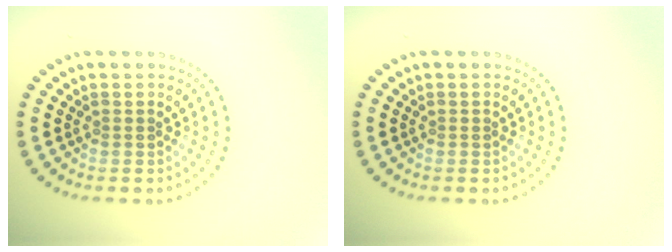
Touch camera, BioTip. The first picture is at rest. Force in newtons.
{"total": 0.0}